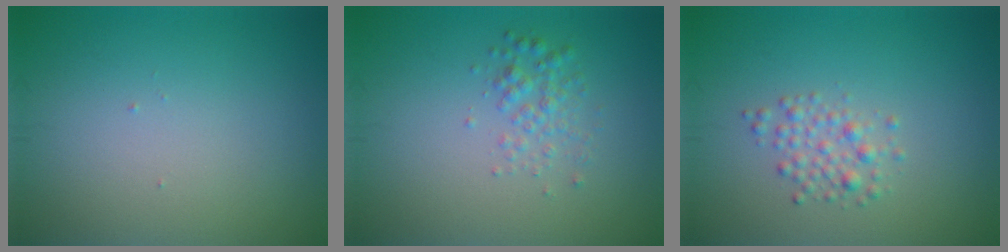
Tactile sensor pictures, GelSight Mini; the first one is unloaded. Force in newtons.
{"total": 1.9, "press": 1.9, "slide": 0.0}
{"total": 1.9, "press": 1.9, "slide": 0.1}